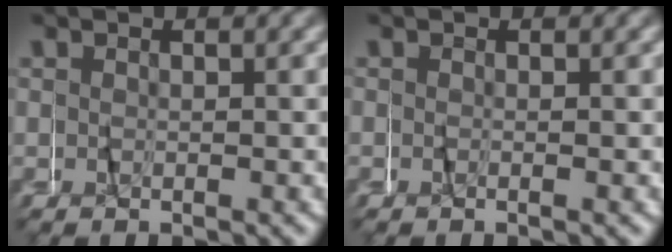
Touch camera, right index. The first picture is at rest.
{"total": 0.0}